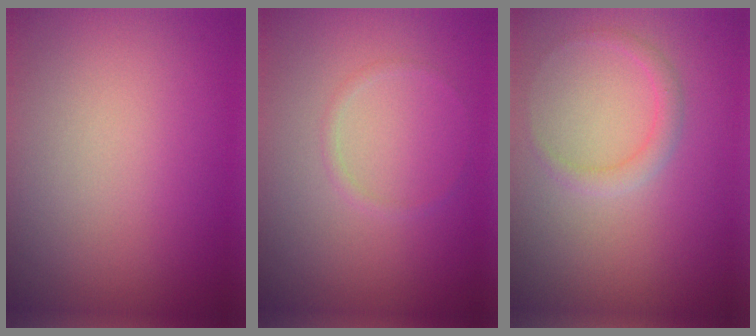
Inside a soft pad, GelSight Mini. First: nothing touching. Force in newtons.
{"total": 0.7, "press": 0.7, "slide": 0.1}
{"total": 1.4, "press": 1.4, "slide": 0.1}